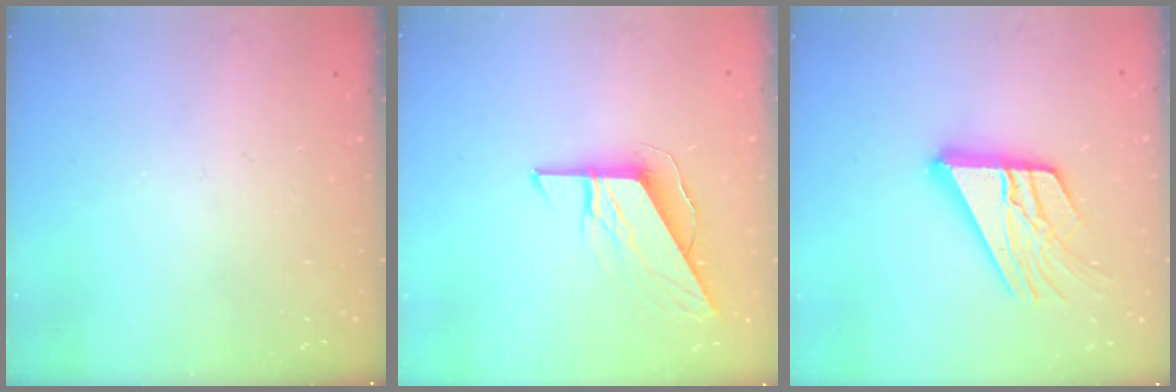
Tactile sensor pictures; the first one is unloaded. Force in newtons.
{"total": 8.8, "press": 8.8, "slide": 0.5}
{"total": 17.5, "press": 17.4, "slide": 1.7}